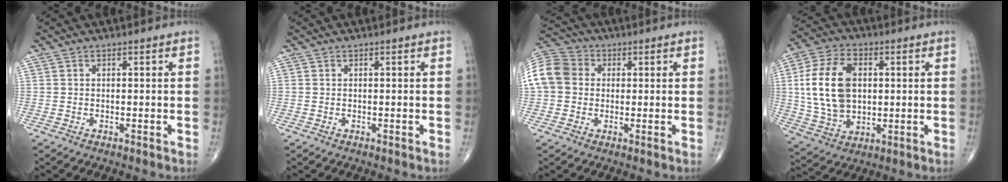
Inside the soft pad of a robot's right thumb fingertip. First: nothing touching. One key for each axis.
{"total": 0.0}
{"total": 12.4, "fx": 1.4, "fy": 10.5, "fz": 6.4, "tx": -0.132, "ty": 0.030, "tz": 0.018}
{"total": 16.4, "fx": 2.0, "fy": 10.9, "fz": 12.1, "tx": -0.214, "ty": 0.003, "tz": 0.042}